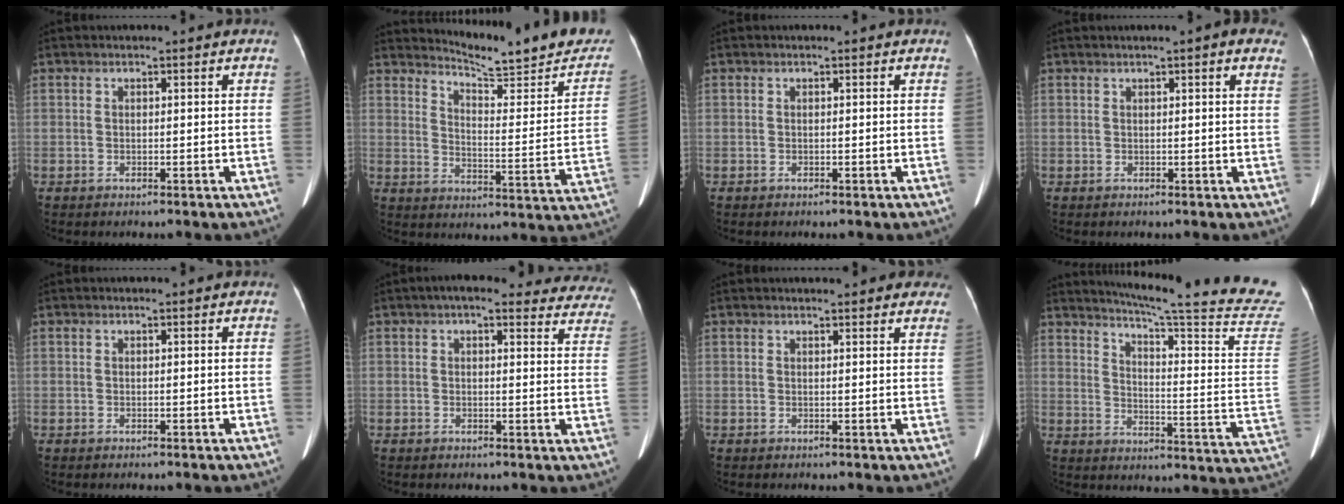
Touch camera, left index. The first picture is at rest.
{"total": 18.2, "force": [17.0, 1.7, 6.5], "torque": [-0.088, -0.079, 0.207]}
{"total": 0.0}
{"total": 3.4, "force": [2.0, 0.3, 2.7], "torque": [-0.025, 0.013, 0.020]}
{"total": 0.0}
{"total": 18.6, "force": [16.7, 5.2, 6.3], "torque": [-0.045, 0.003, 0.167]}
{"total": 10.2, "force": [9.1, 2.3, 3.9], "torque": [-0.027, 0.011, 0.089]}
{"total": 25.7, "force": [23.0, -2.5, 11.3], "torque": [-0.171, -0.147, 0.278]}